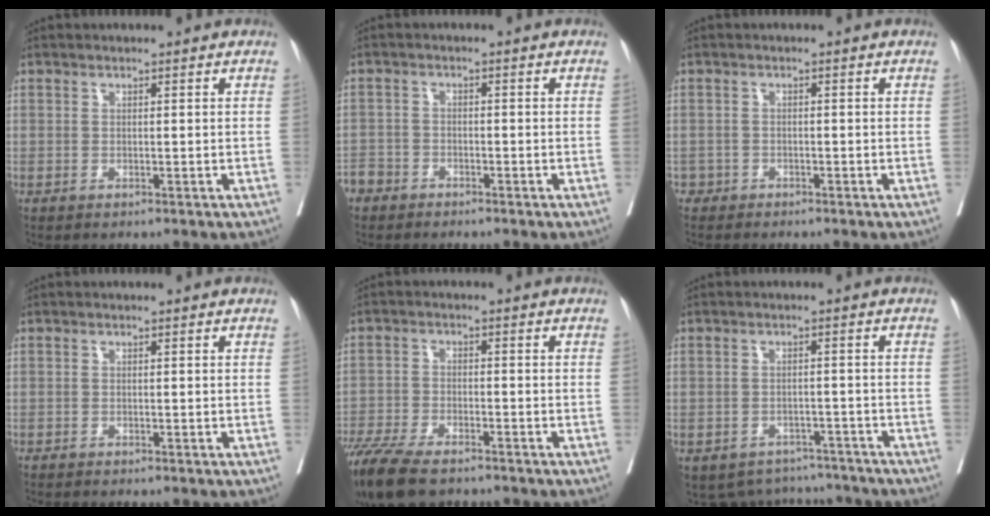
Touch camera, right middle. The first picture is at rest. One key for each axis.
{"total": 3.6, "fx": -3.0, "fy": 1.9, "fz": 0.1, "tx": -0.003, "ty": 0.004, "tz": -0.061}
{"total": 1.3, "fx": -1.1, "fy": 0.7, "fz": -0.3, "tx": -0.003, "ty": 0.002, "tz": -0.021}
{"total": 0.5, "fx": -0.5, "fy": -0.1, "fz": 0.0, "tx": -0.002, "ty": -0.001, "tz": -0.013}
{"total": 11.2, "fx": -8.8, "fy": 3.0, "fz": 6.2, "tx": -0.108, "ty": -0.023, "tz": -0.150}
{"total": 8.1, "fx": -7.3, "fy": 3.4, "fz": 0.0, "tx": 0.008, "ty": 0.023, "tz": -0.091}